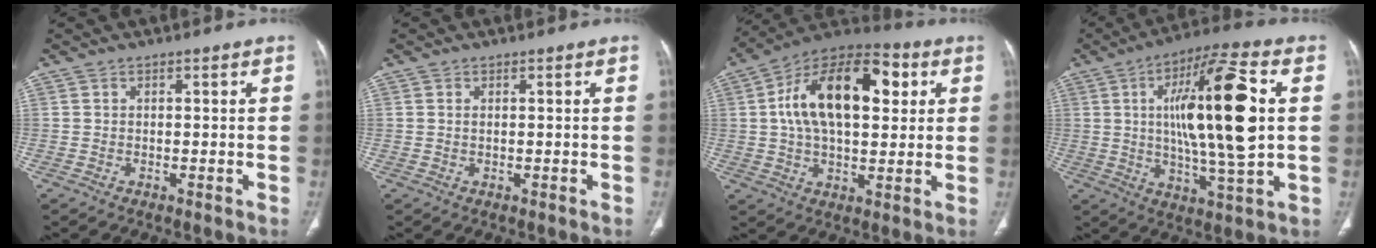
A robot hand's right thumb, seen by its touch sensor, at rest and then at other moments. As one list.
[{"total": 0.6, "force": [0.2, 0.2, 0.5], "torque": [-0.014, 0.003, 0.006]}, {"total": 21.5, "force": [4.7, 11.6, 17.5], "torque": [-0.266, 0.018, 0.067]}, {"total": 21.2, "force": [2.9, 4.8, 20.4], "torque": [-0.349, -0.002, 0.046]}]